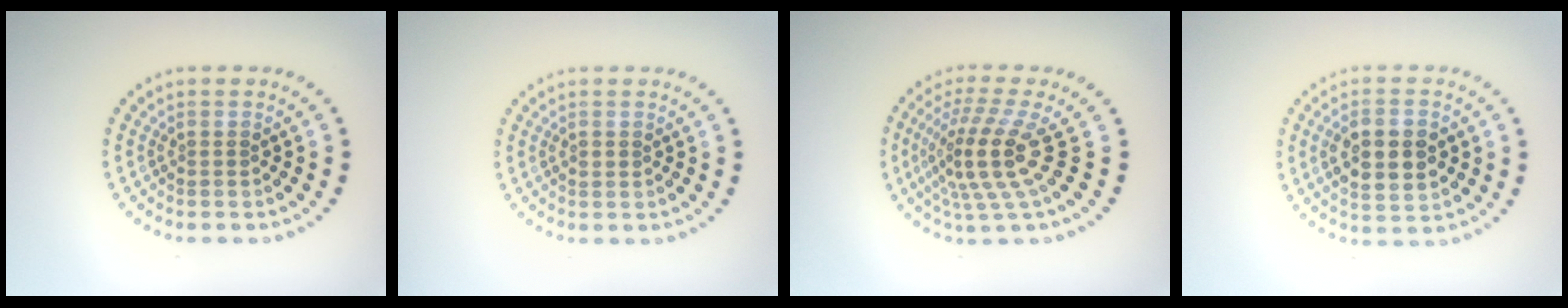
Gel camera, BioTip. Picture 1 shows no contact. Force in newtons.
{"total": 1.0, "press": 0.9, "slide": 0.1}
{"total": 5.2, "press": 3.7, "slide": 3.6}
{"total": 5.3, "press": 5.2, "slide": 0.4}